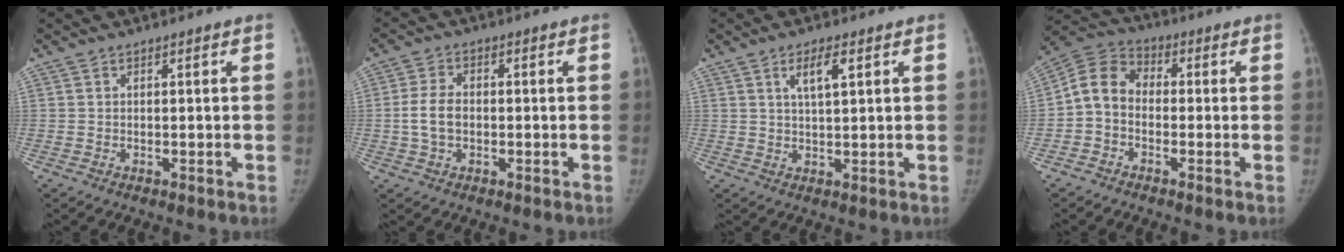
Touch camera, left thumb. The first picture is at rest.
{"total": 5.3, "force": [-0.7, 3.5, 3.9], "torque": [-0.078, 0.010, -0.016]}
{"total": 4.6, "force": [2.1, 1.3, 3.9], "torque": [-0.066, -0.005, 0.039]}
{"total": 7.7, "force": [-1.3, 6.1, 4.5], "torque": [-0.072, 0.027, -0.045]}